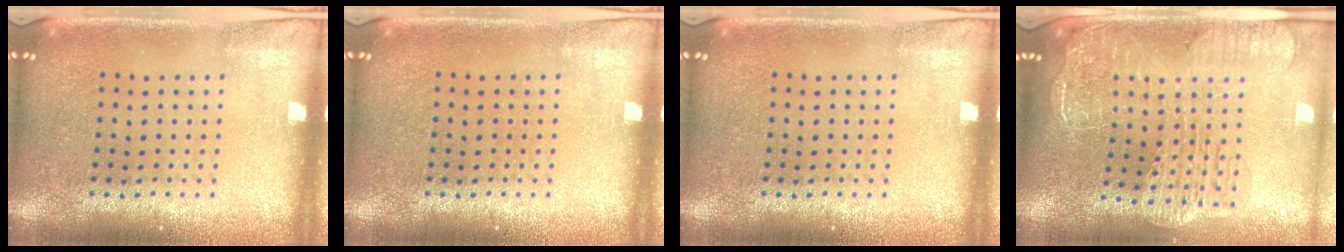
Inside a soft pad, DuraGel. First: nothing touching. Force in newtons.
{"total": 0.0}
{"total": 0.0}
{"total": 2.8, "press": 2.4, "slide": 1.6}